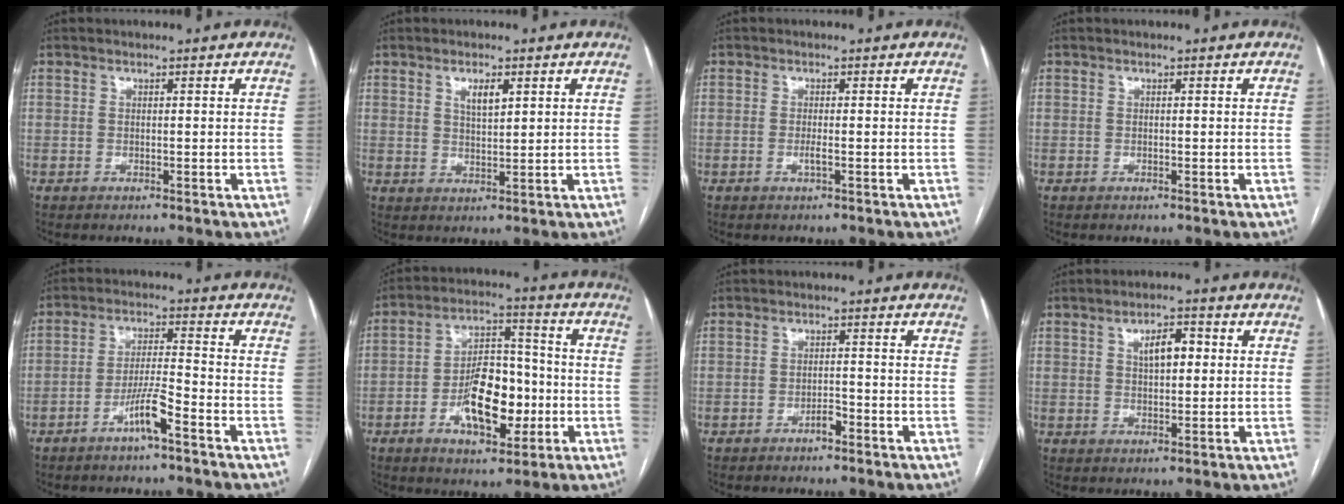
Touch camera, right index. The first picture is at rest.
{"total": 3.4, "force": [1.5, 1.2, 2.8], "torque": [-0.051, 0.000, 0.029]}
{"total": 1.3, "force": [-0.5, 0.1, 1.2], "torque": [-0.026, -0.001, -0.010]}
{"total": 0.0}
{"total": 6.1, "force": [-3.7, 0.4, 4.8], "torque": [-0.096, 0.007, -0.068]}
{"total": 12.6, "force": [-3.6, 5.7, 10.6], "torque": [-0.188, 0.020, -0.056]}
{"total": 2.0, "force": [-1.5, 0.7, 1.1], "torque": [-0.018, 0.004, -0.025]}
{"total": 5.1, "force": [1.3, 2.3, 4.3], "torque": [-0.072, 0.012, 0.023]}